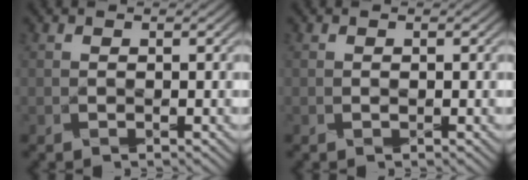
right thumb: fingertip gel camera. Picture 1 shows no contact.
{"total": 0.0}